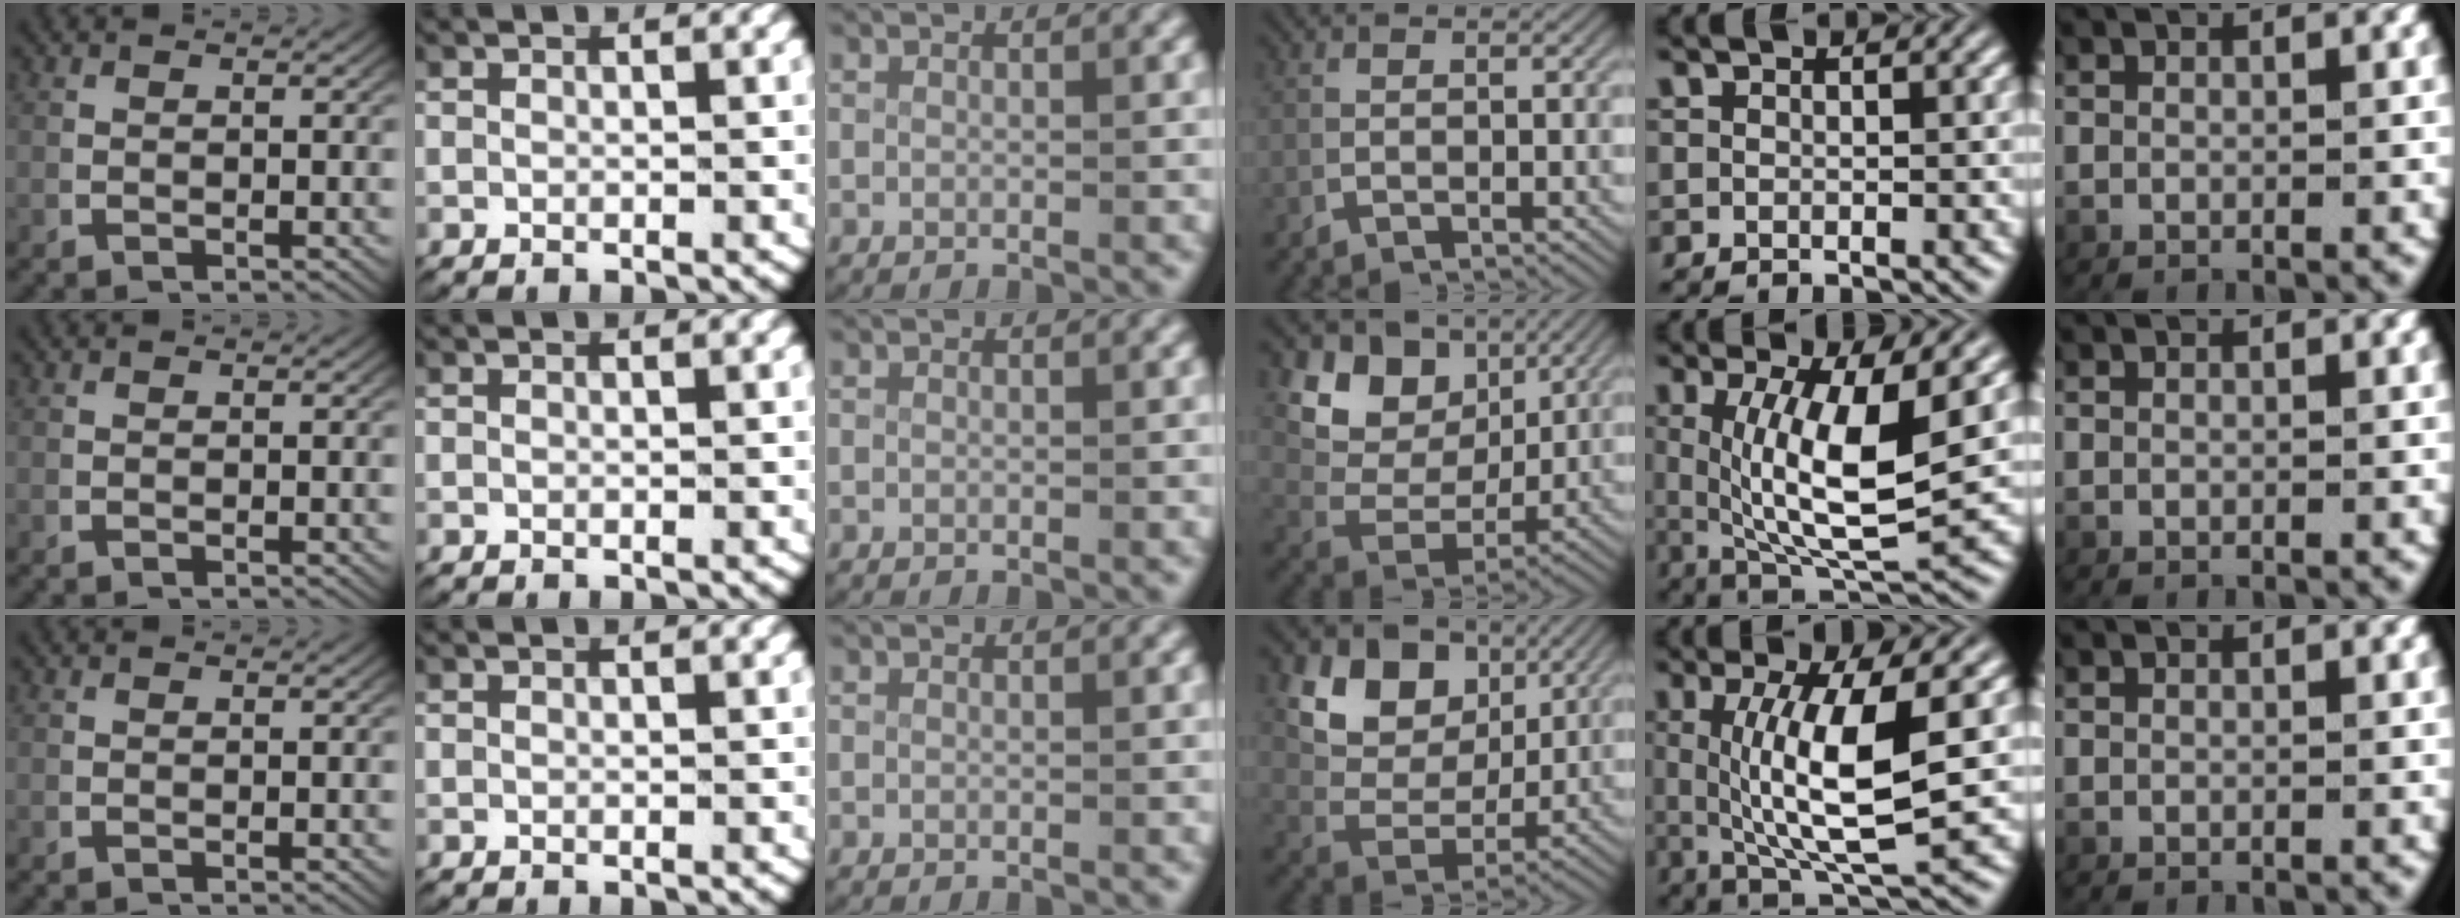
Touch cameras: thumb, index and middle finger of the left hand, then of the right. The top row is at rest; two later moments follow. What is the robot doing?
{"motion": "lift_and_place", "object": "key"}